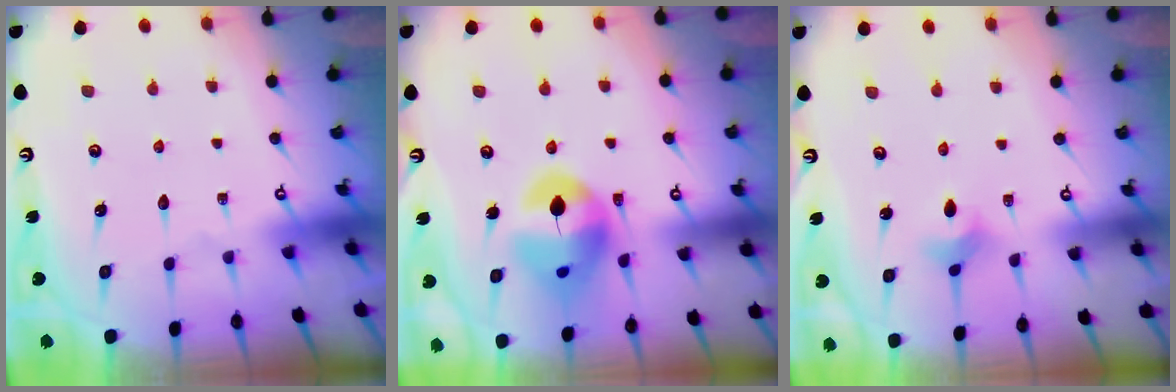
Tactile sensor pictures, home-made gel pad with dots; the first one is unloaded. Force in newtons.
{"total": 14.6, "press": 14.5, "slide": 1.6}
{"total": 2.3, "press": 2.3, "slide": 0.5}